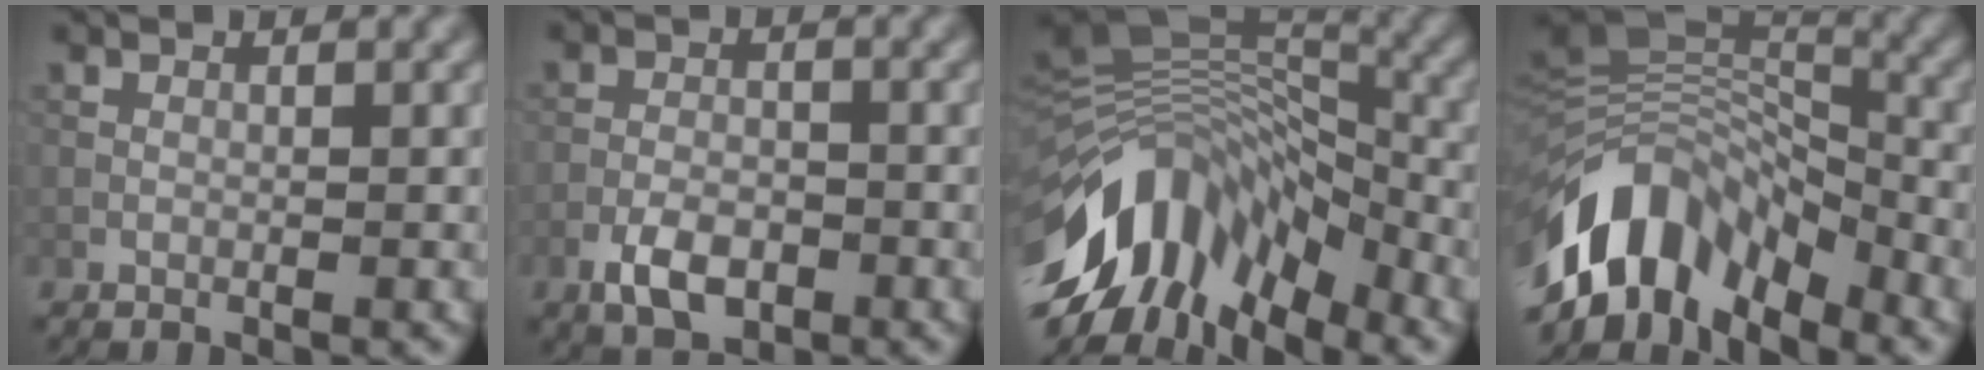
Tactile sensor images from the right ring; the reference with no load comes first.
{"total": 3.7, "force": [-2.0, 1.9, 2.4], "torque": [-0.042, -0.001, -0.039]}
{"total": 13.0, "force": [-6.7, 6.9, 8.7], "torque": [-0.172, 0.025, -0.125]}
{"total": 11.3, "force": [-6.2, 6.2, 7.1], "torque": [-0.129, 0.019, -0.122]}